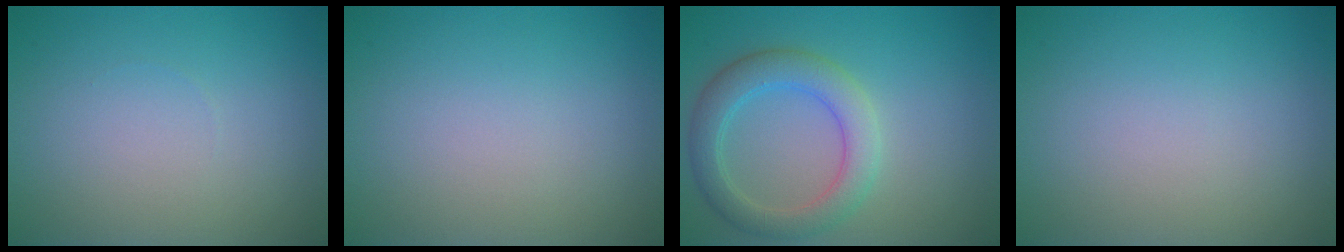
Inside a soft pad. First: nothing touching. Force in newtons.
{"total": 0.0}
{"total": 4.3, "press": 4.3, "slide": 0.2}
{"total": 0.0}